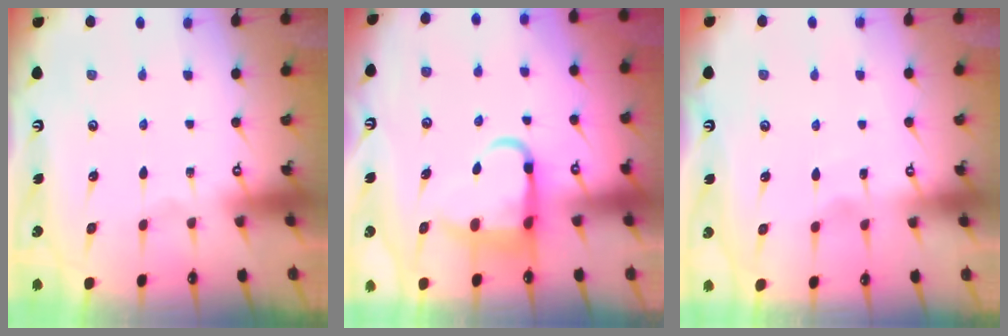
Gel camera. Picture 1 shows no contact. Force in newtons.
{"total": 8.0, "press": 7.8, "slide": 1.6}
{"total": 1.7, "press": 1.7, "slide": 0.2}